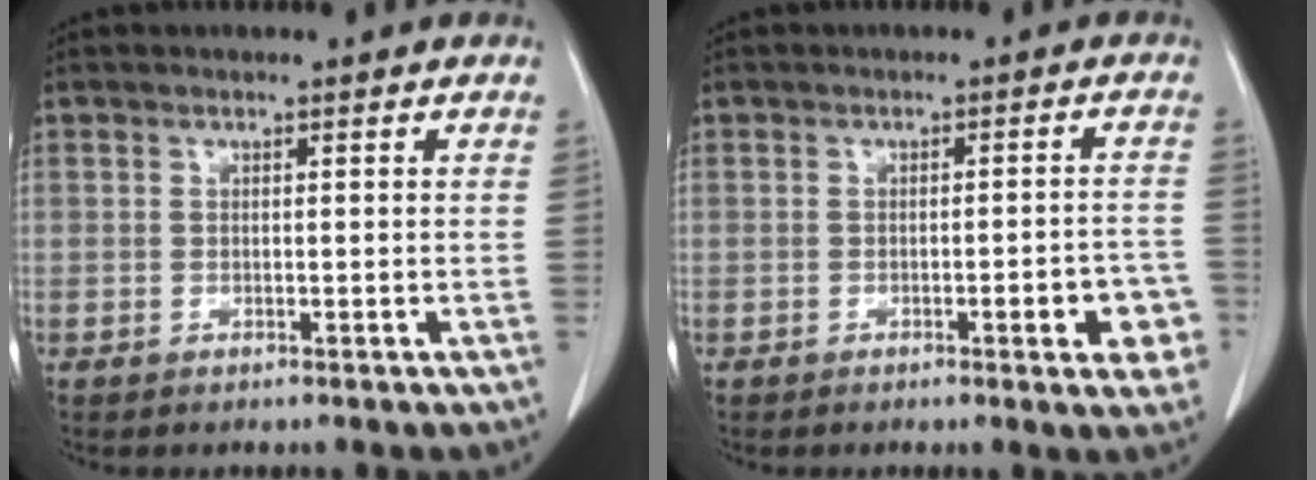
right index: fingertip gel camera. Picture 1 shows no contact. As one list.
[{"total": 5.9, "force": [-2.5, 1.3, 5.2], "torque": [-0.055, 0.006, -0.030]}]